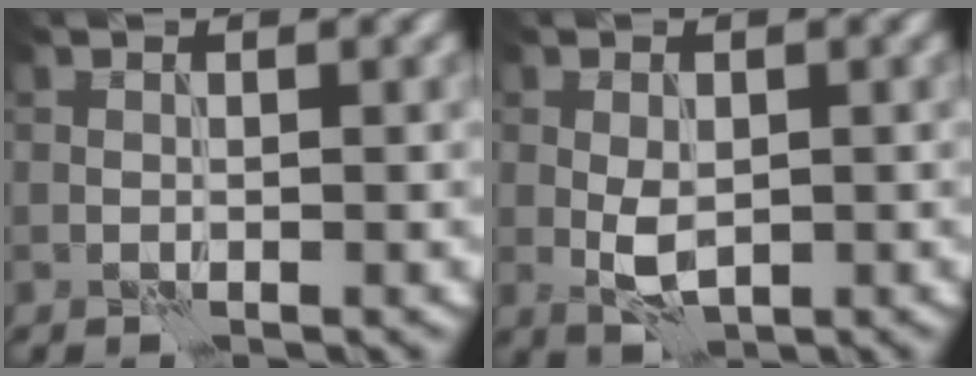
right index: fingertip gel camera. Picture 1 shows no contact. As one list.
[{"total": 2.9, "force": [-0.2, 1.6, 2.4], "torque": [-0.045, -0.003, -0.002]}]